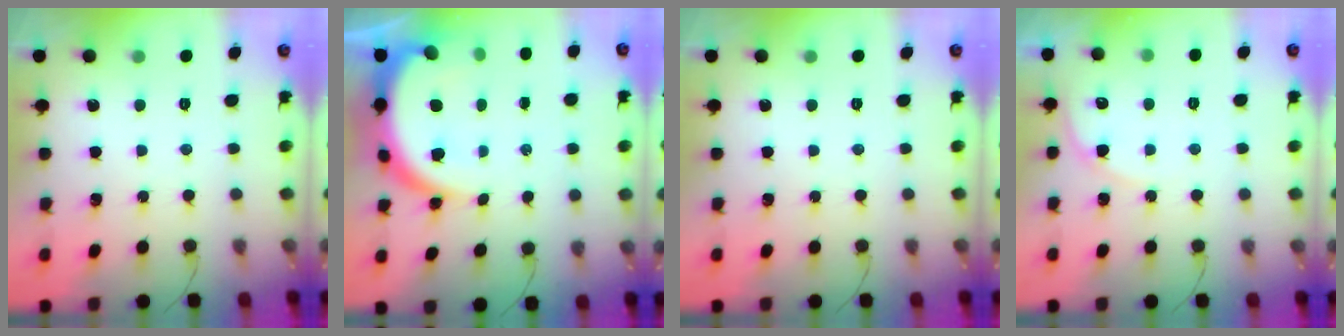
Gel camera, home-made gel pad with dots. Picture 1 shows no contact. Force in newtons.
{"total": 10.8, "press": 10.8, "slide": 0.7}
{"total": 0.0}
{"total": 4.3, "press": 4.3, "slide": 0.5}